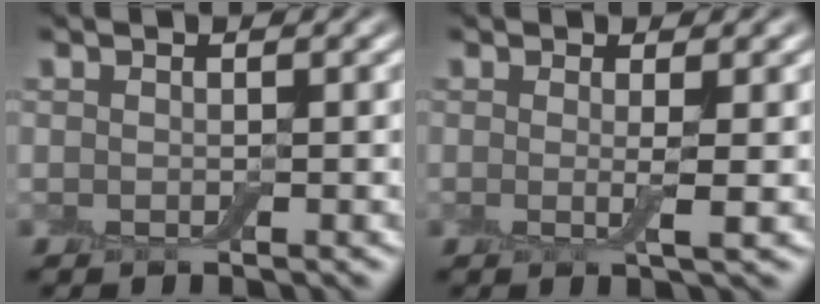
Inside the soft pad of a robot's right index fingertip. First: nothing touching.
{"total": 1.9, "force": [0.1, 0.3, 1.9], "torque": [-0.033, -0.007, -0.004]}